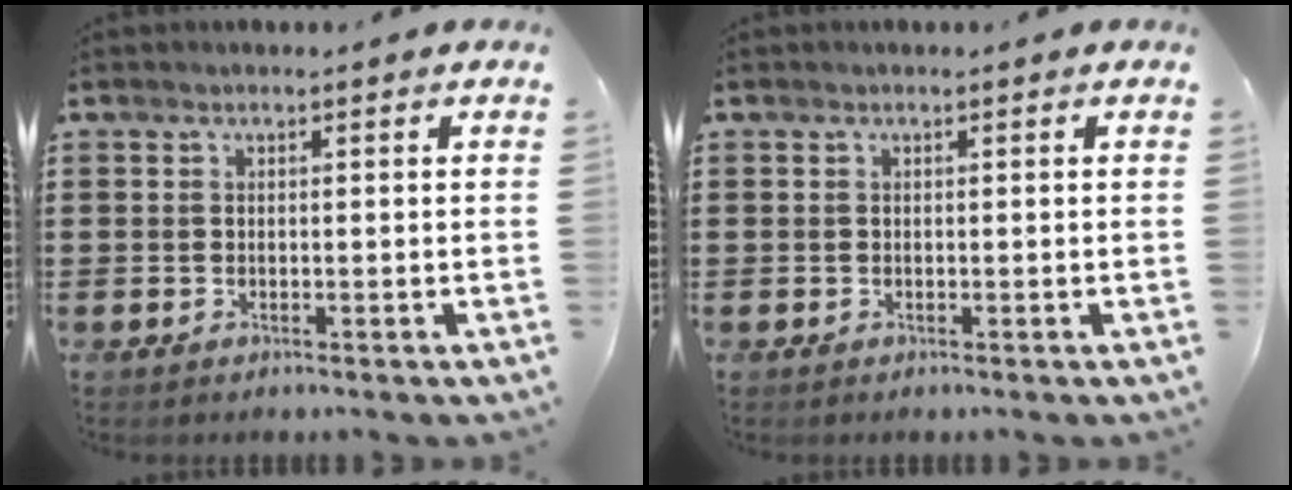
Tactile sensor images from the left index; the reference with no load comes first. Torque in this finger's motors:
{"motor_torque": [-0.04, -0.03, 0.00, 0.00]}